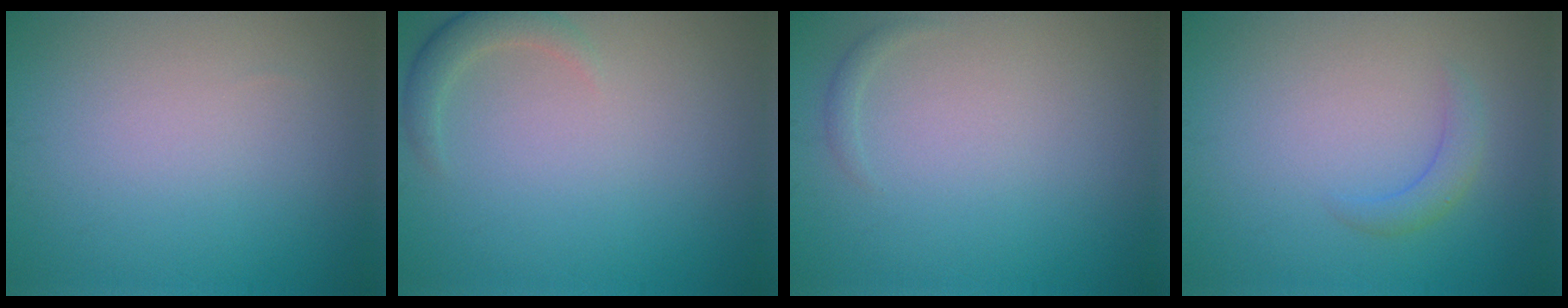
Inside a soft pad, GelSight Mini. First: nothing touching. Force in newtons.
{"total": 1.9, "press": 1.9, "slide": 0.3}
{"total": 0.6, "press": 0.6, "slide": 0.0}
{"total": 1.6, "press": 1.6, "slide": 0.1}